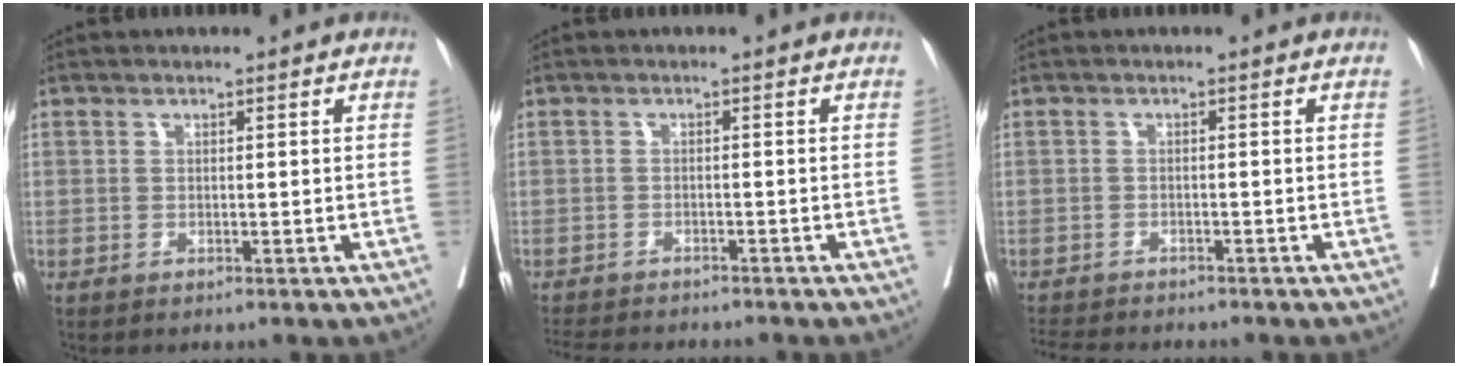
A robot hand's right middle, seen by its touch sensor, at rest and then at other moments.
{"total": 9.6, "force": [-8.8, 1.7, 3.6], "torque": [-0.054, -0.011, -0.122]}
{"total": 6.9, "force": [-6.3, 1.0, 2.5], "torque": [-0.036, -0.008, -0.097]}